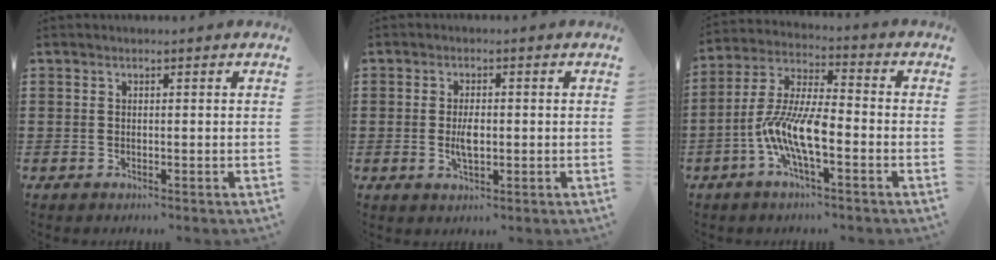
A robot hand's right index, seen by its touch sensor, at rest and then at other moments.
{"total": 3.6, "force": [-0.3, 1.5, 3.2], "torque": [-0.067, -0.001, -0.008]}
{"total": 9.8, "force": [-3.5, 2.8, 8.8], "torque": [-0.209, -0.013, -0.074]}